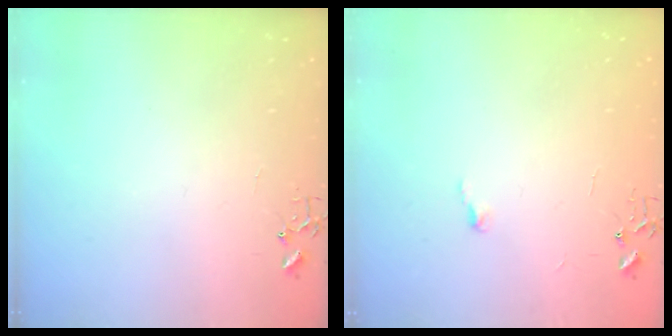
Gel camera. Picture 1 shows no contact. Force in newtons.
{"total": 3.4, "press": 3.4, "slide": 0.5}